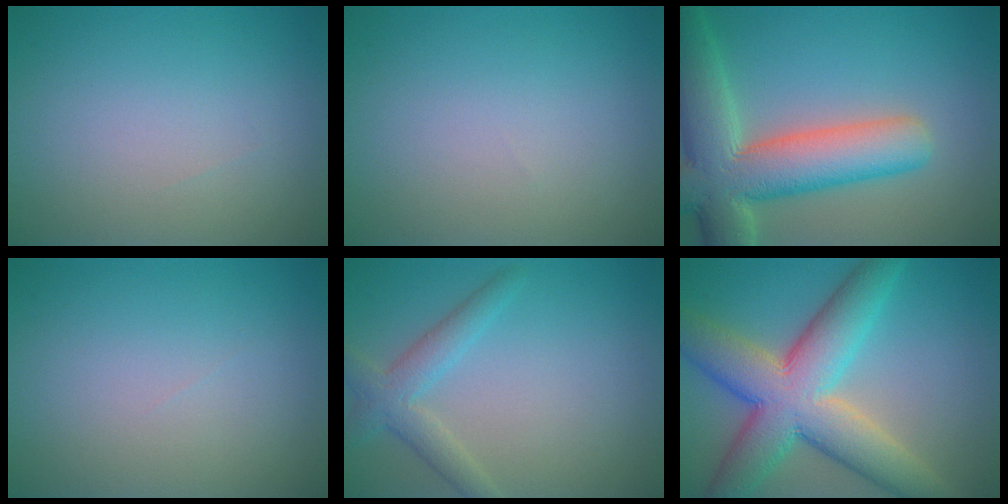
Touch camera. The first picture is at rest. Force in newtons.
{"total": 0.0}
{"total": 10.6, "press": 10.5, "slide": 0.7}
{"total": 0.0}
{"total": 3.1, "press": 3.1, "slide": 0.1}
{"total": 10.7, "press": 10.7, "slide": 0.5}